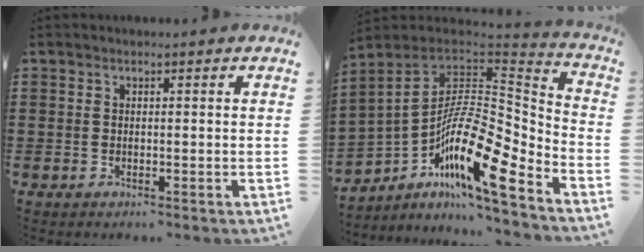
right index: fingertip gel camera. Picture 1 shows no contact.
{"total": 14.9, "force": [-7.2, 4.6, 12.2], "torque": [-0.221, -0.018, -0.143]}